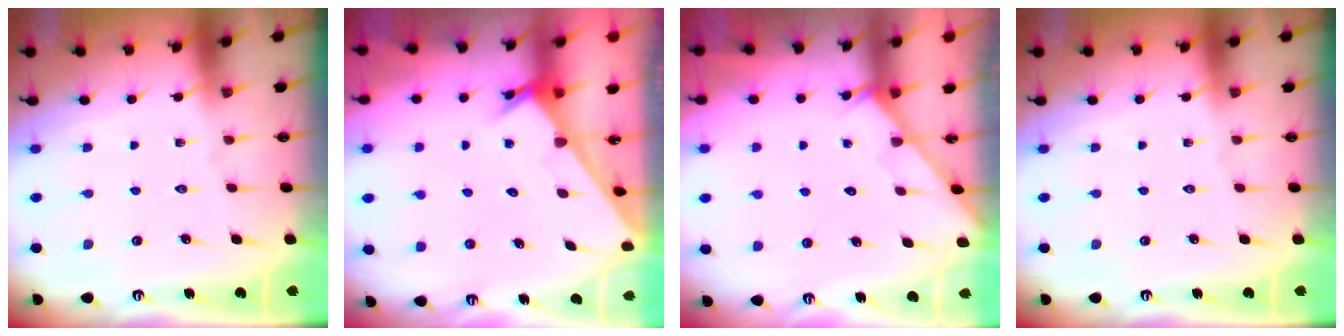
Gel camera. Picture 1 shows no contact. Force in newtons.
{"total": 2.1, "press": 2.1, "slide": 0.1}
{"total": 2.1, "press": 2.1, "slide": 0.1}
{"total": 0.0}